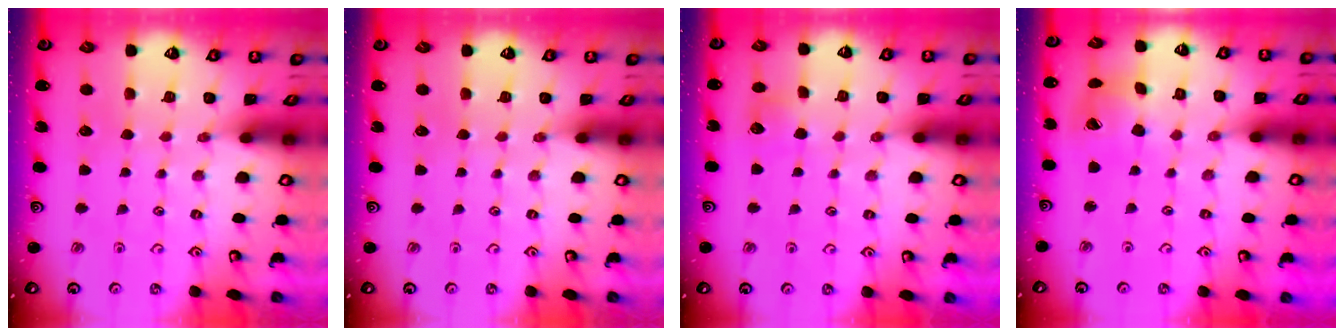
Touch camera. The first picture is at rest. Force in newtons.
{"total": 0.0}
{"total": 5.0, "press": 5.0, "slide": 0.6}
{"total": 11.8, "press": 11.7, "slide": 1.5}